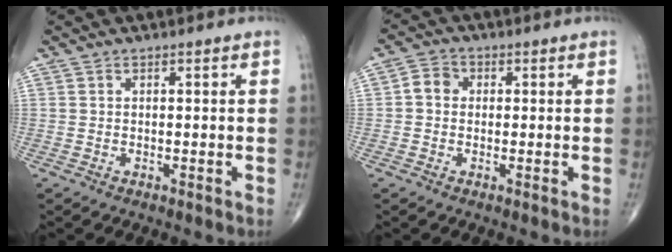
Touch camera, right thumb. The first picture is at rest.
{"total": 3.5, "force": [0.1, 3.0, 1.7], "torque": [-0.020, 0.010, -0.007]}